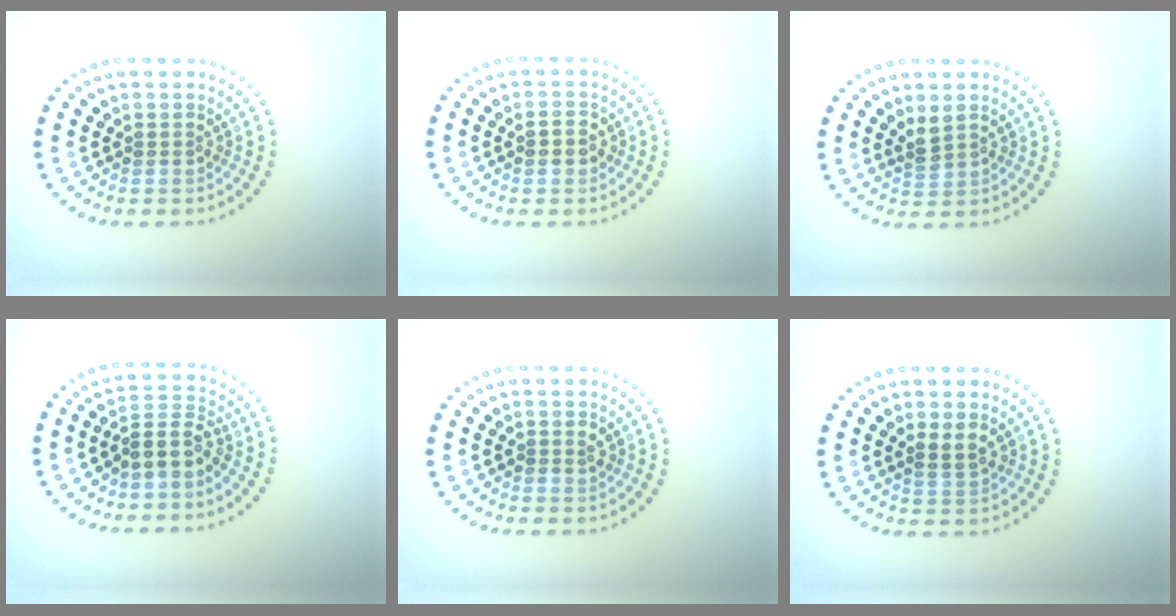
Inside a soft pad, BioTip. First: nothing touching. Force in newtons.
{"total": 1.5, "press": 1.4, "slide": 0.3}
{"total": 1.4, "press": 1.2, "slide": 0.6}
{"total": 3.0, "press": 2.3, "slide": 1.8}
{"total": 0.8, "press": 0.8, "slide": 0.1}
{"total": 1.8, "press": 1.7, "slide": 0.7}